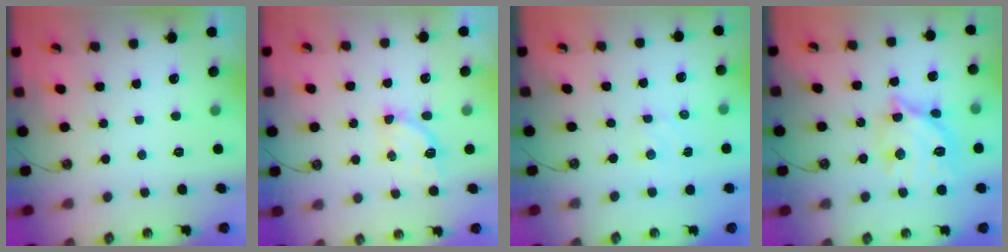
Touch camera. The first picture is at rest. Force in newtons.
{"total": 4.2, "press": 4.2, "slide": 0.5}
{"total": 1.2, "press": 1.2, "slide": 0.1}
{"total": 14.3, "press": 14.2, "slide": 1.2}